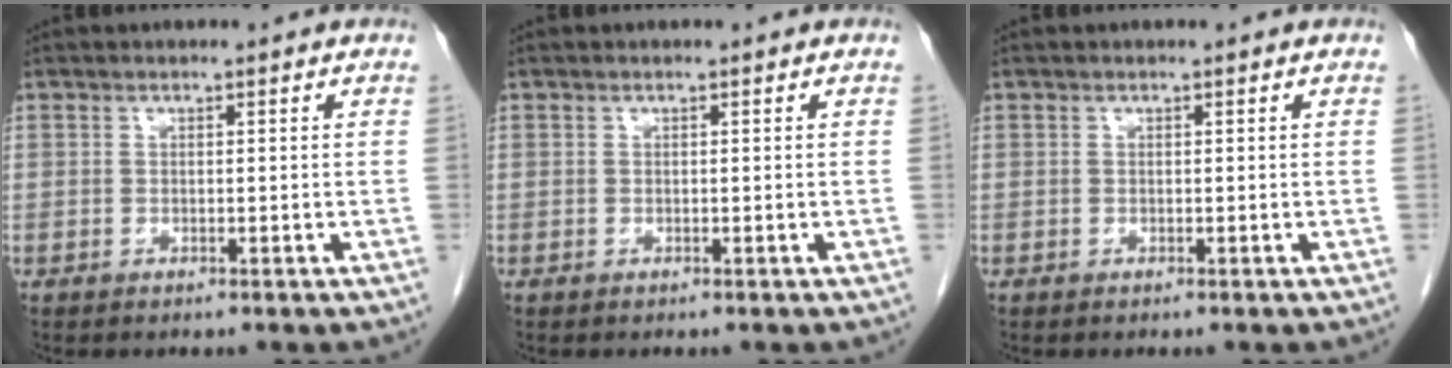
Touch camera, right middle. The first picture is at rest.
{"total": 0.0}
{"total": 0.0}